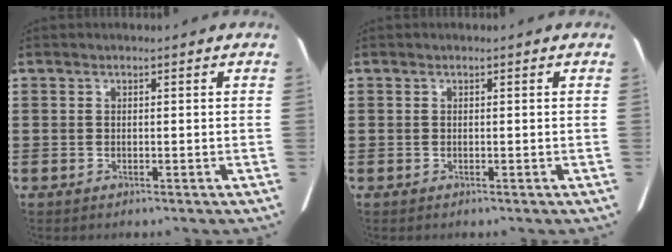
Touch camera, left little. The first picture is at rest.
{"total": 0.0}